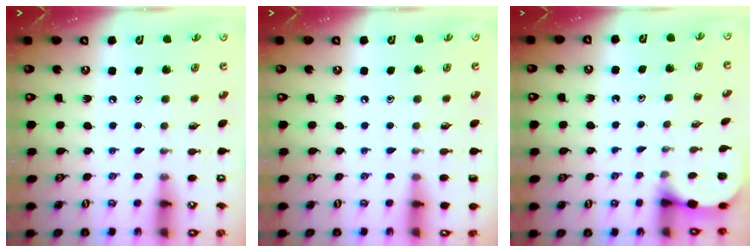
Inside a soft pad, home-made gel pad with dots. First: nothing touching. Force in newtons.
{"total": 0.0}
{"total": 2.6, "press": 2.6, "slide": 0.2}